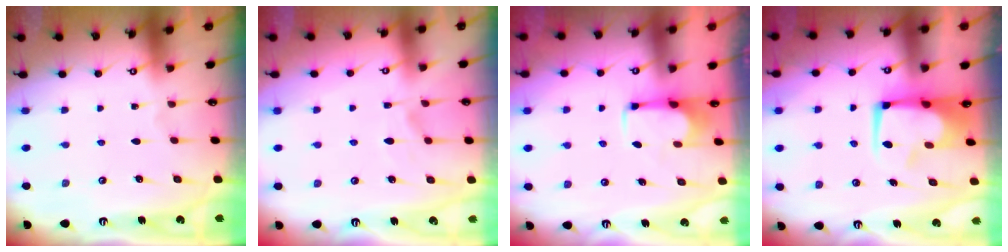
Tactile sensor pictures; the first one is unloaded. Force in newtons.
{"total": 1.4, "press": 0.7, "slide": 1.2}
{"total": 2.5, "press": 2.4, "slide": 0.8}
{"total": 3.4, "press": 3.3, "slide": 0.8}